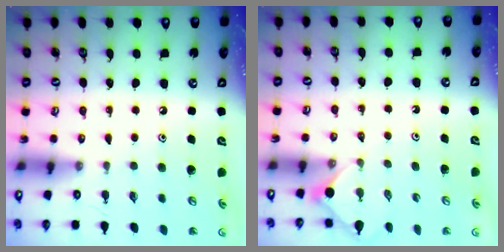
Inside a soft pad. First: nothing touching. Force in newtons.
{"total": 2.3, "press": 2.2, "slide": 0.3}